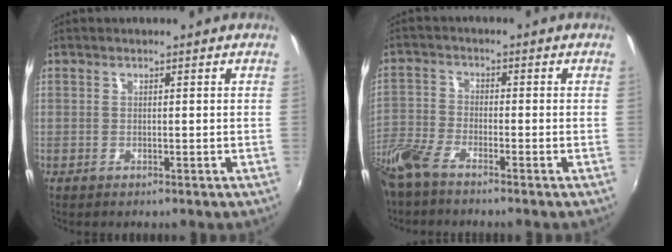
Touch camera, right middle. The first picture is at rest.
{"total": 7.4, "force": [-6.1, 1.6, 3.9], "torque": [-0.099, -0.012, -0.130]}